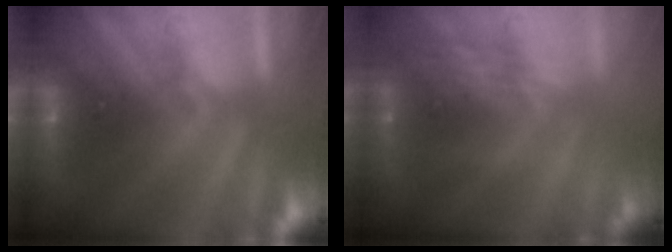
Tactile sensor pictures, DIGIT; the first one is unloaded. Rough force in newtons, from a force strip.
{"total": 2.9}